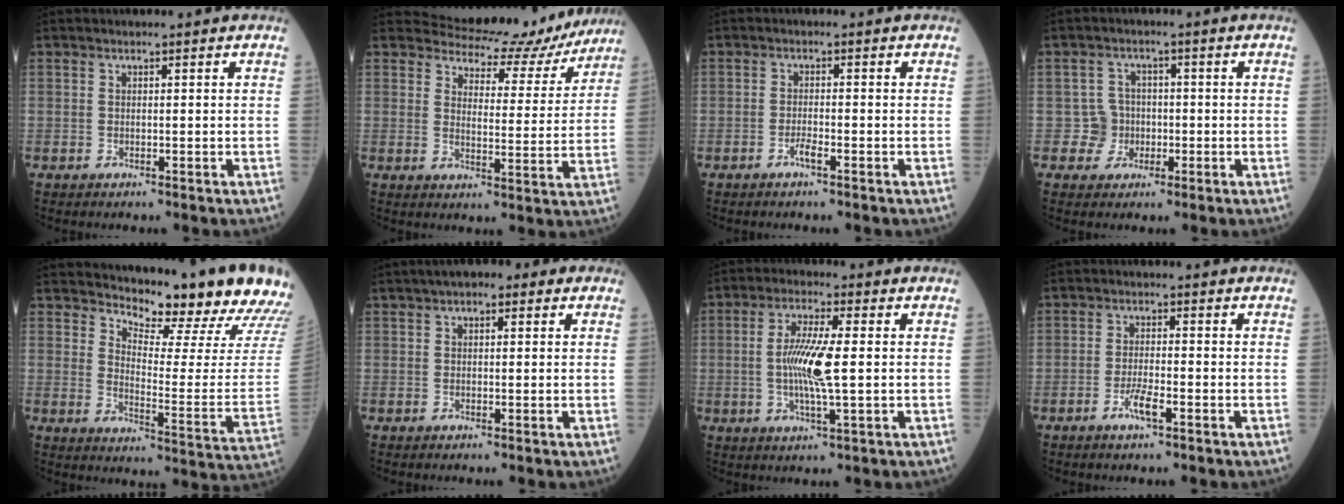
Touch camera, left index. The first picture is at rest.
{"total": 11.6, "force": [11.0, 3.2, 1.6], "torque": [-0.015, -0.009, 0.141]}
{"total": 1.6, "force": [-1.1, 0.1, 1.2], "torque": [-0.025, 0.001, -0.018]}
{"total": 3.7, "force": [-1.0, 3.6, -0.1], "torque": [0.009, 0.012, -0.014]}
{"total": 18.5, "force": [17.2, 1.3, 6.8], "torque": [-0.102, -0.100, 0.209]}
{"total": 4.1, "force": [2.2, 2.0, 2.8], "torque": [-0.046, 0.029, 0.031]}
{"total": 8.4, "force": [-0.1, 0.6, 8.3], "torque": [-0.172, -0.004, -0.003]}
{"total": 3.2, "force": [-1.8, 0.4, 2.7], "torque": [-0.057, -0.001, -0.031]}